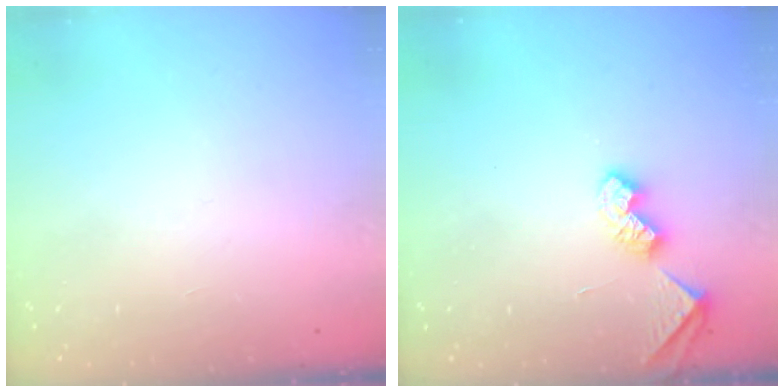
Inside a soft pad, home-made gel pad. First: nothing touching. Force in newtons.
{"total": 7.2, "press": 7.2, "slide": 0.5}